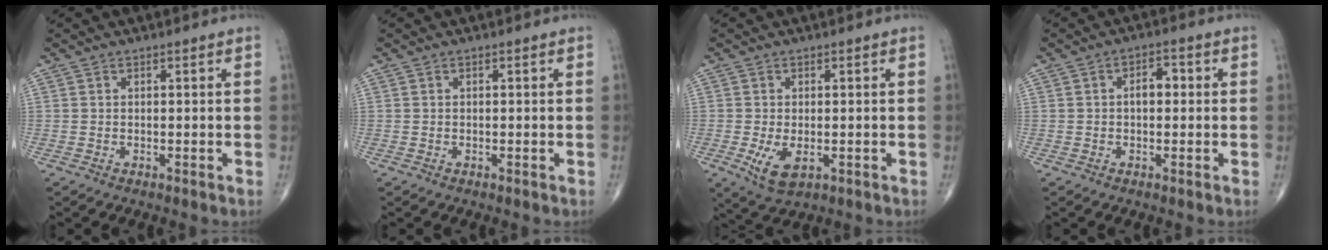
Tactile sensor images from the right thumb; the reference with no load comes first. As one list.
[{"total": 0.0}, {"total": 5.4, "force": [-1.4, 2.9, 4.4], "torque": [-0.084, -0.013, -0.018]}, {"total": 3.5, "force": [0.2, 2.1, 2.9], "torque": [-0.033, 0.012, -0.003]}]